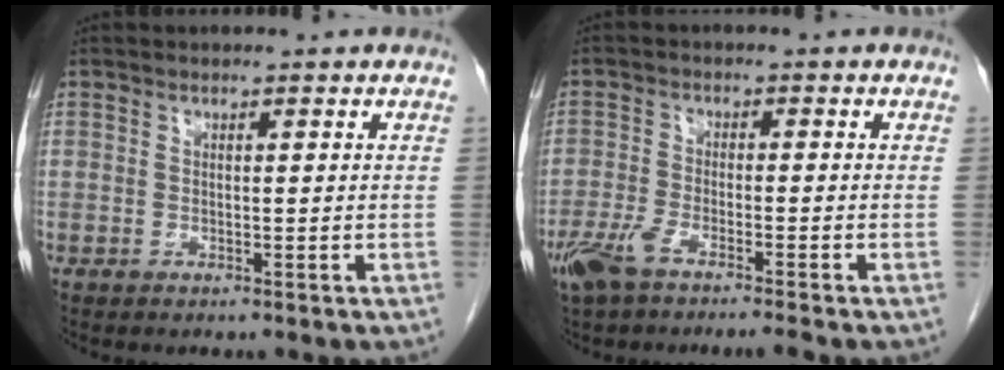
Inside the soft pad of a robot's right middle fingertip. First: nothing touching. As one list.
[{"total": 6.0, "force": [-4.4, 0.5, 4.1], "torque": [-0.077, -0.010, -0.081]}]